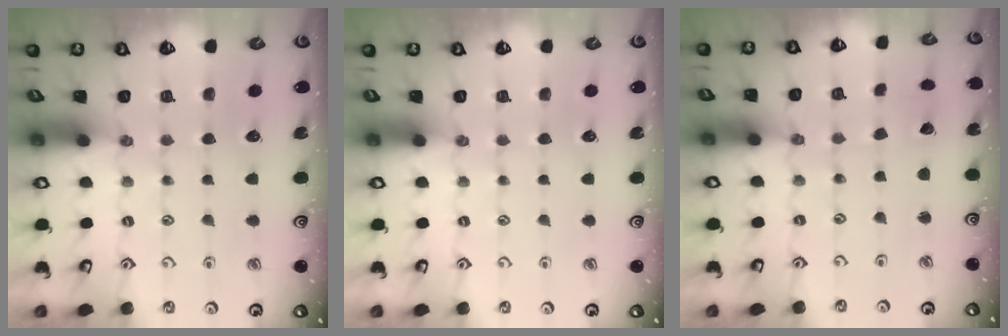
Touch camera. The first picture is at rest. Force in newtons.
{"total": 0.0}
{"total": 1.2, "press": 1.2, "slide": 0.1}